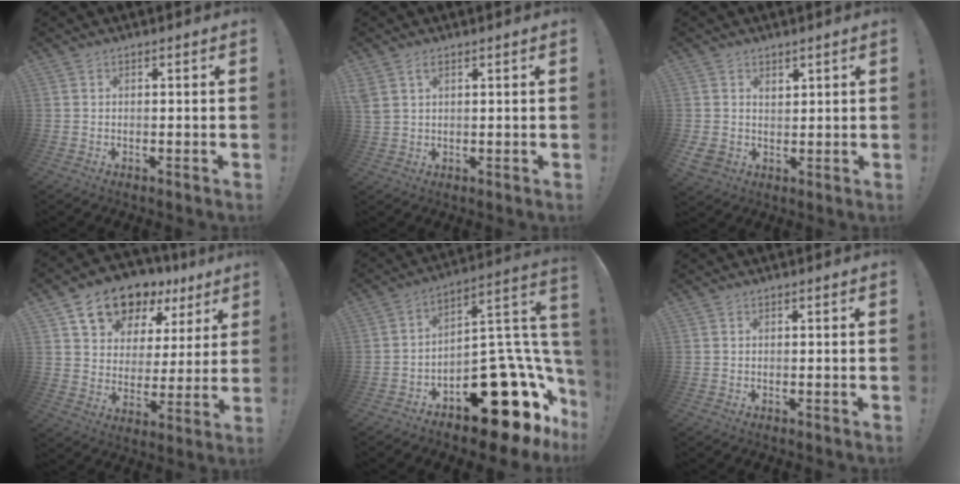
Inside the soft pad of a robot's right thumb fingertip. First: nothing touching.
{"total": 3.1, "force": [1.7, 1.8, 1.9], "torque": [-0.031, -0.004, 0.031]}
{"total": 5.8, "force": [3.1, 4.7, 1.4], "torque": [-0.010, -0.025, 0.062]}
{"total": 14.1, "force": [10.2, 8.2, 5.3], "torque": [-0.089, -0.068, 0.187]}
{"total": 23.7, "force": [-11.4, 11.3, 17.5], "torque": [-0.177, 0.053, -0.172]}
{"total": 0.0}